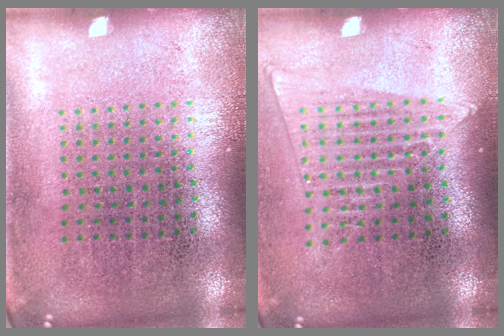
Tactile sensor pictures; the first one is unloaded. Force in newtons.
{"total": 1.4, "press": 1.2, "slide": 0.5}